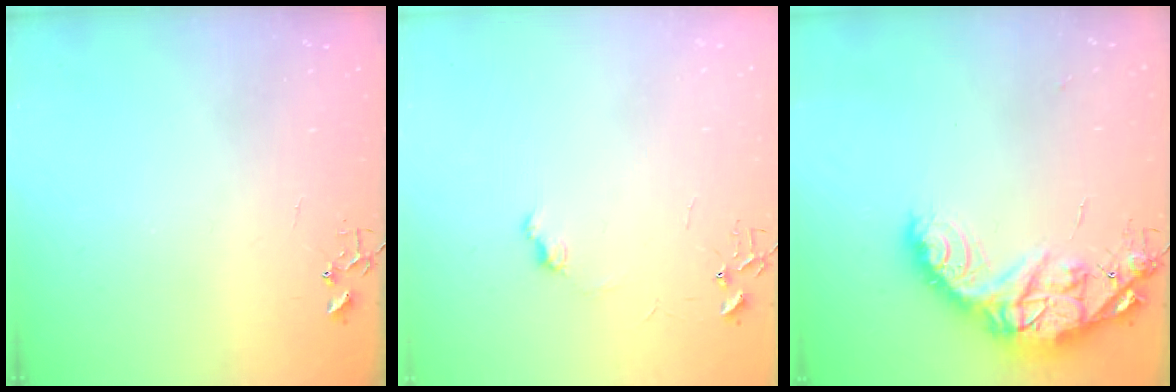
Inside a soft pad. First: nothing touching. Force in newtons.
{"total": 5.8, "press": 5.7, "slide": 0.6}
{"total": 17.5, "press": 17.4, "slide": 1.4}